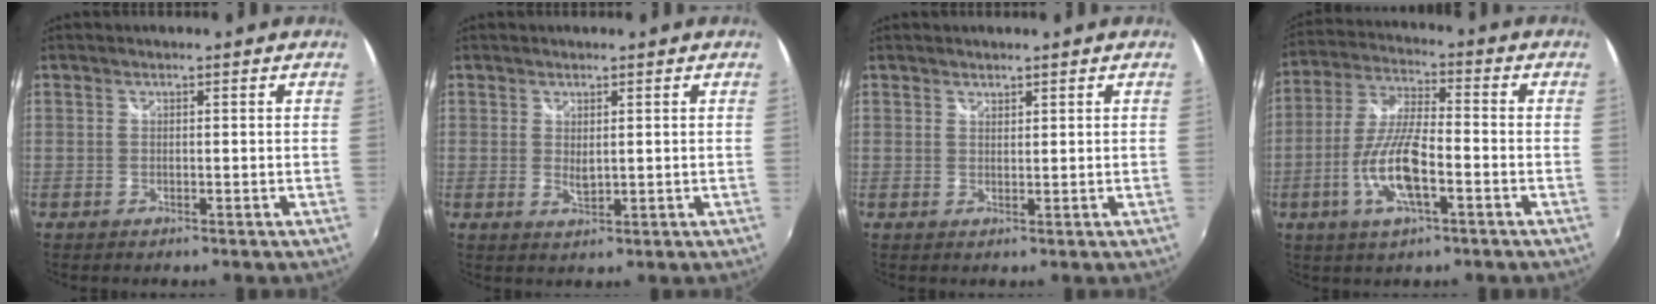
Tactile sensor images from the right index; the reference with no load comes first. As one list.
[{"total": 2.0, "force": [0.5, 1.0, 1.6], "torque": [-0.027, -0.004, 0.009]}, {"total": 1.0, "force": [0.9, 0.4, 0.1], "torque": [0.000, 0.001, 0.016]}, {"total": 11.9, "force": [-4.1, 3.2, 10.6], "torque": [-0.225, -0.003, -0.080]}]